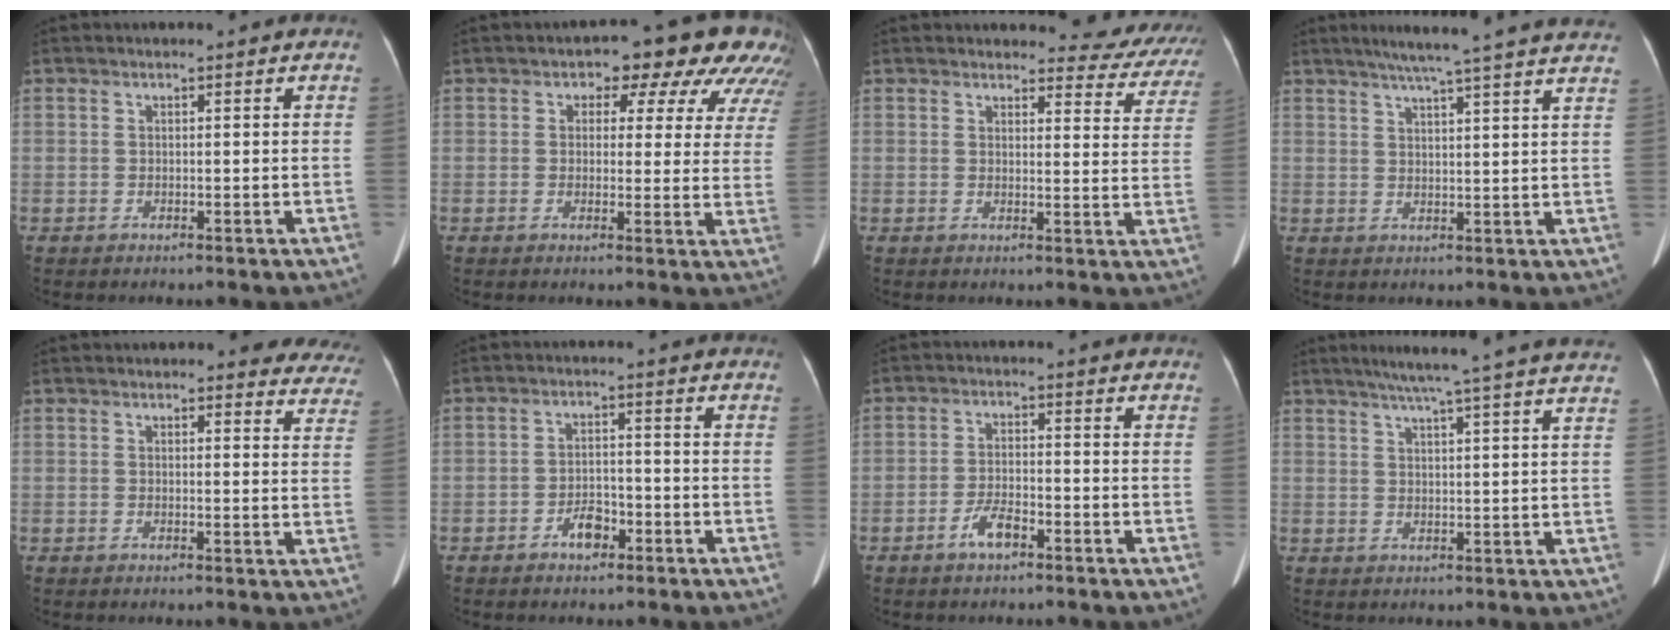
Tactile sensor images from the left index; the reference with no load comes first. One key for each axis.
{"total": 12.4, "fx": 8.3, "fy": 6.1, "fz": 6.8, "tx": -0.054, "ty": 0.021, "tz": 0.068}
{"total": 9.7, "fx": 9.4, "fy": 2.6, "fz": 0.5, "tx": 0.031, "ty": -0.041, "tz": 0.075}
{"total": 18.0, "fx": 15.5, "fy": -0.5, "fz": 9.1, "tx": -0.139, "ty": 0.008, "tz": 0.190}
{"total": 9.7, "fx": 9.1, "fy": 2.8, "fz": 1.6, "tx": 0.034, "ty": -0.020, "tz": 0.063}
{"total": 3.5, "fx": -2.3, "fy": 1.7, "fz": 2.0, "tx": -0.033, "ty": 0.007, "tz": -0.036}
{"total": 3.8, "fx": -2.5, "fy": 1.1, "fz": 2.6, "tx": -0.052, "ty": 0.002, "tz": -0.048}
{"total": 17.5, "fx": 14.9, "fy": -1.0, "fz": 9.1, "tx": -0.142, "ty": 0.003, "tz": 0.183}